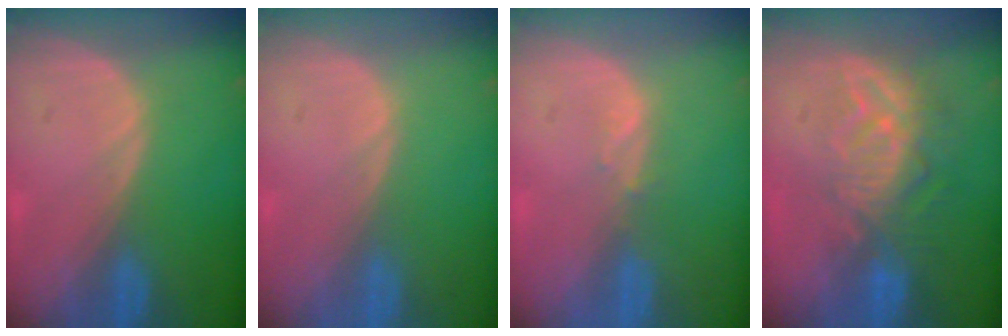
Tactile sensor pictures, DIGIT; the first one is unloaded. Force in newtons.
{"total": 0.0}
{"total": 1.1, "press": 1.0, "slide": 0.4}
{"total": 9.4, "press": 8.2, "slide": 4.6}